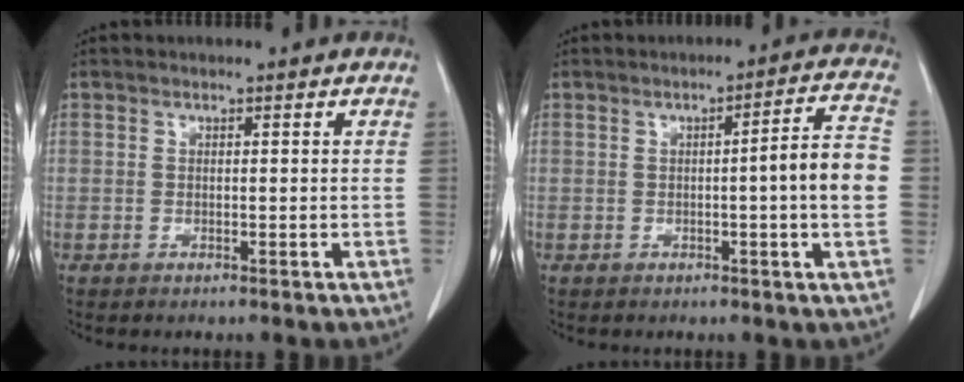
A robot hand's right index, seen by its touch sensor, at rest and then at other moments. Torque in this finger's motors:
{"motor_torque": [0.84, -0.27, 0.34, 0.09]}